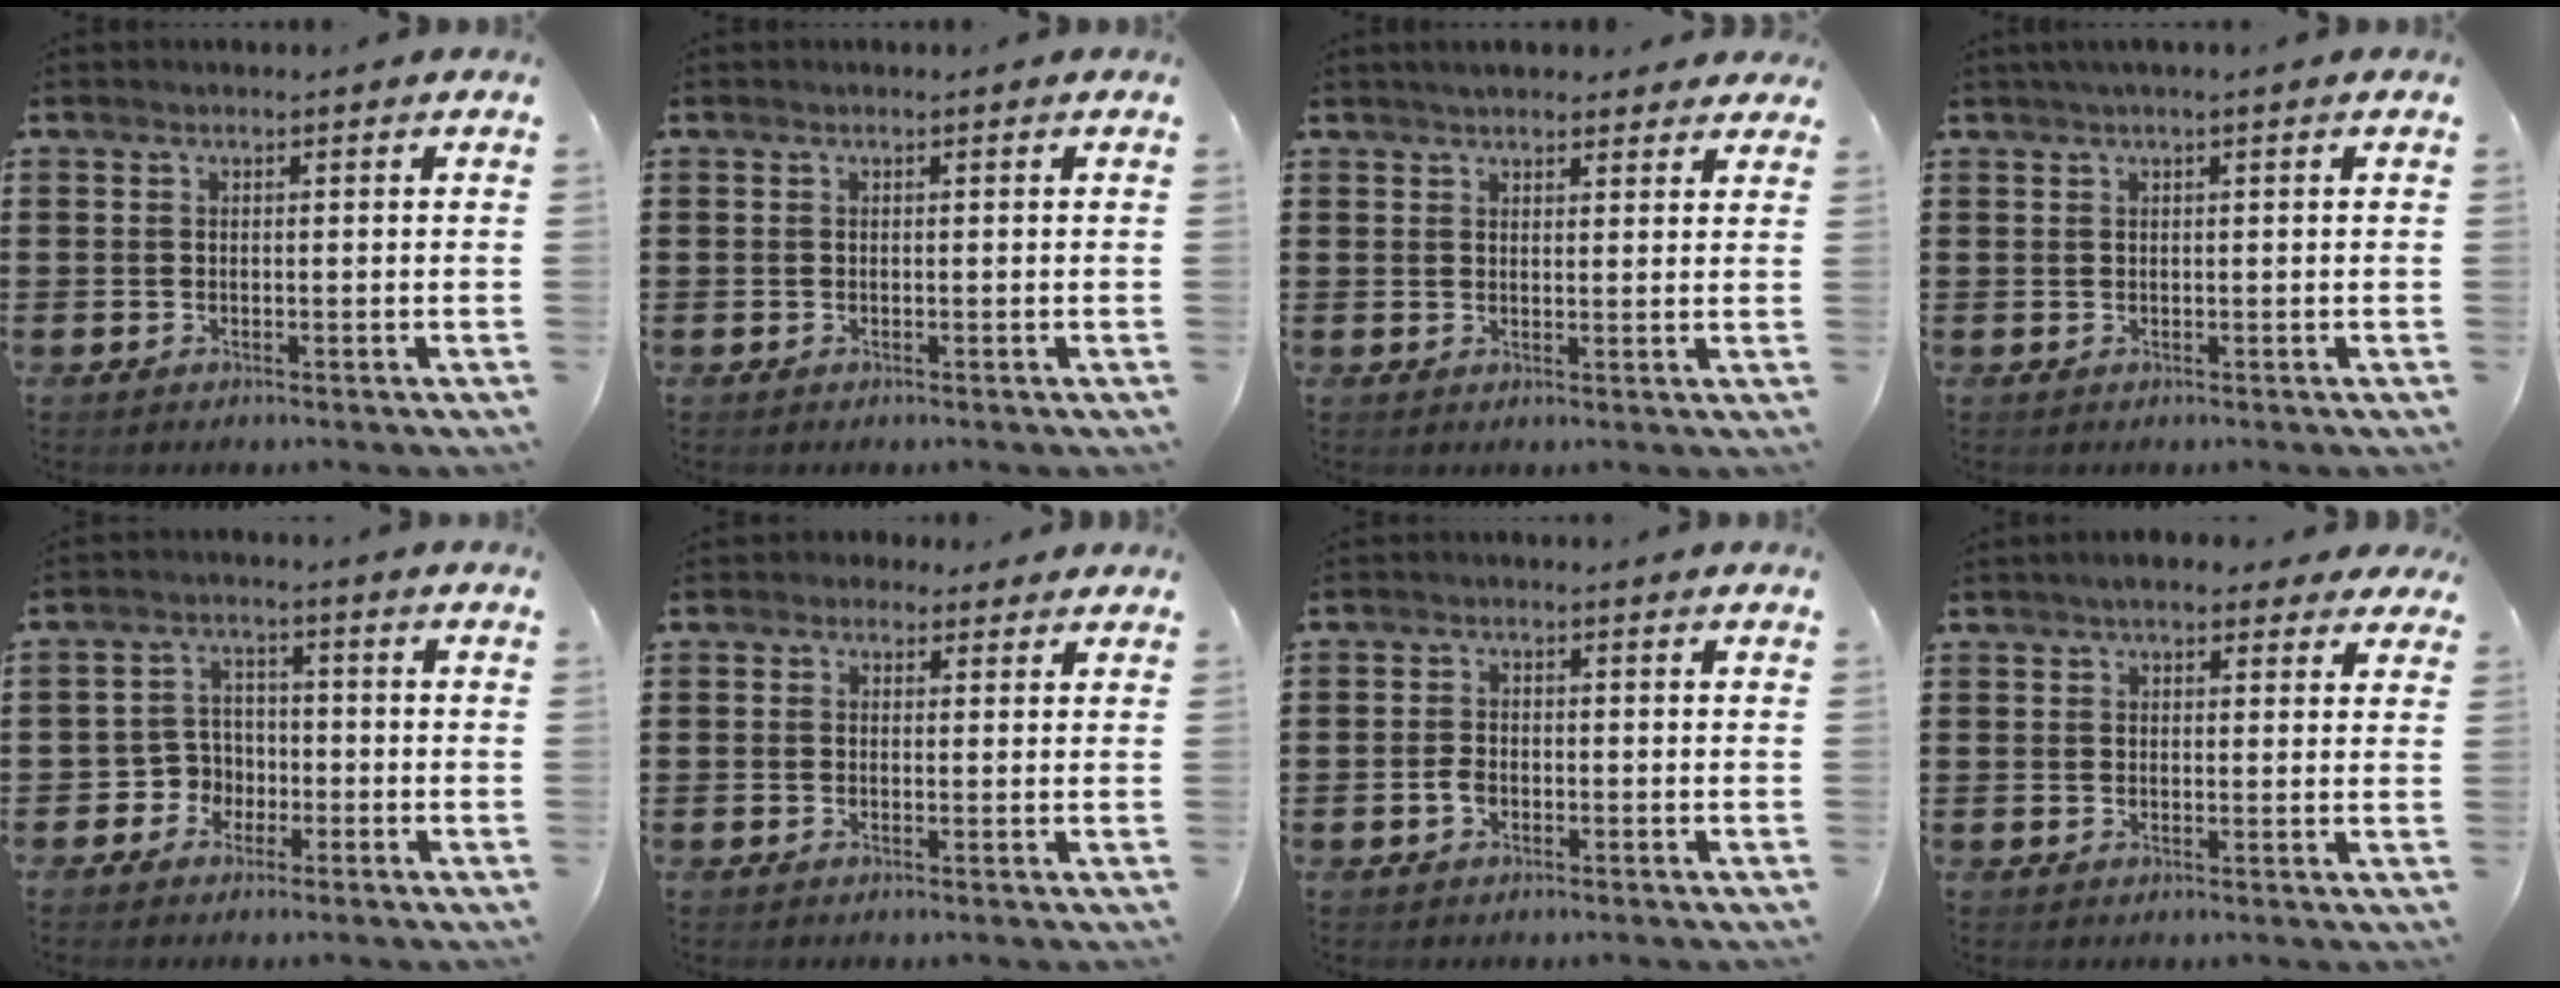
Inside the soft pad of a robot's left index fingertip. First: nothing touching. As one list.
[{"total": 0.0}, {"total": 3.1, "force": [2.9, 0.8, 0.8], "torque": [-0.022, -0.001, 0.054]}, {"total": 1.1, "force": [0.5, 0.0, 1.0], "torque": [-0.018, 0.000, 0.009]}, {"total": 4.2, "force": [-2.0, 3.6, 0.8], "torque": [-0.035, 0.006, -0.044]}, {"total": 1.5, "force": [0.9, 1.1, 0.3], "torque": [-0.012, 0.008, 0.017]}, {"total": 2.0, "force": [-0.8, 1.3, 1.3], "torque": [-0.034, -0.001, -0.018]}, {"total": 4.2, "force": [3.3, 1.5, 2.1], "torque": [-0.042, 0.001, 0.058]}]